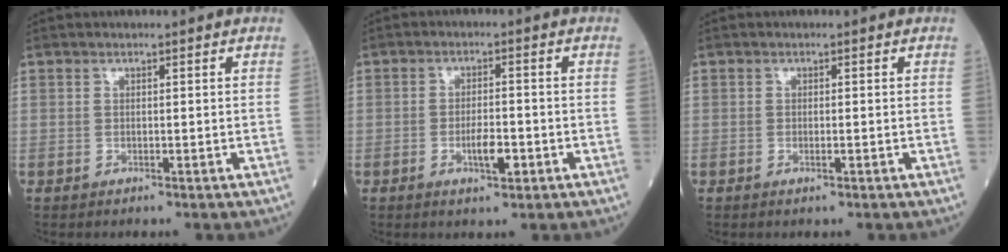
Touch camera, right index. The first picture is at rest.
{"total": 4.3, "force": [-1.6, 1.2, 3.9], "torque": [-0.069, 0.001, -0.025]}
{"total": 1.1, "force": [-0.4, 0.2, 1.0], "torque": [-0.020, -0.002, -0.007]}